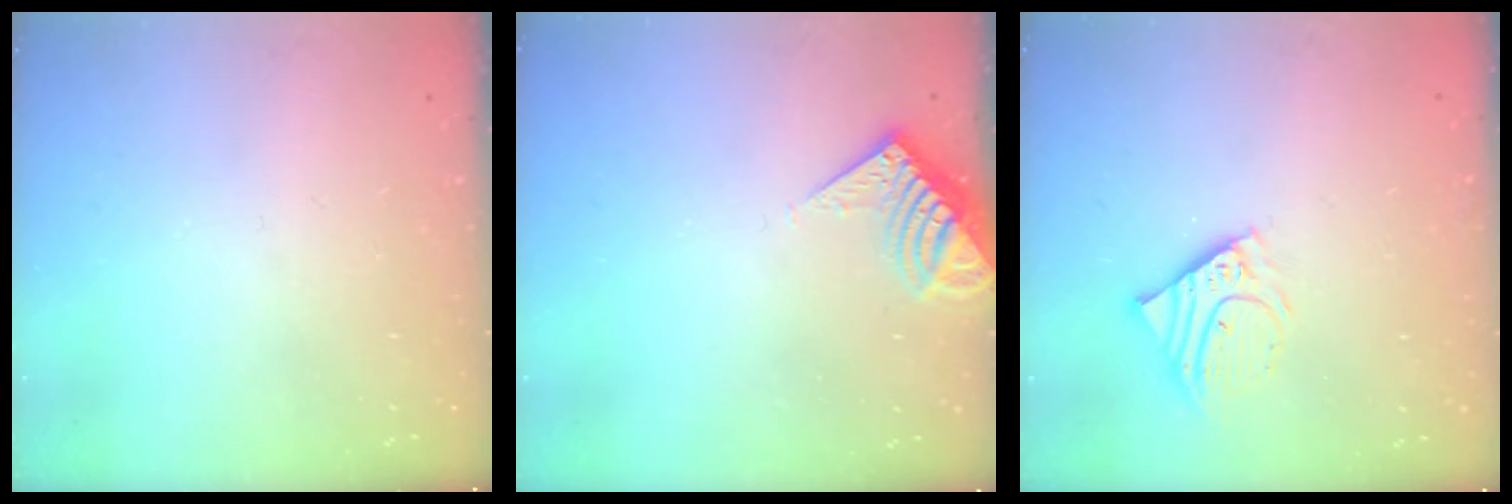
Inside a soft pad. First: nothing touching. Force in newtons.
{"total": 6.7, "press": 6.6, "slide": 0.8}
{"total": 7.0, "press": 6.9, "slide": 1.0}